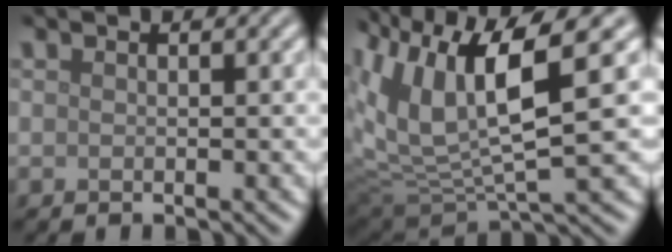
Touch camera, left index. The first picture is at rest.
{"total": 9.5, "force": [3.3, 3.6, 8.2], "torque": [-0.182, -0.009, 0.066]}